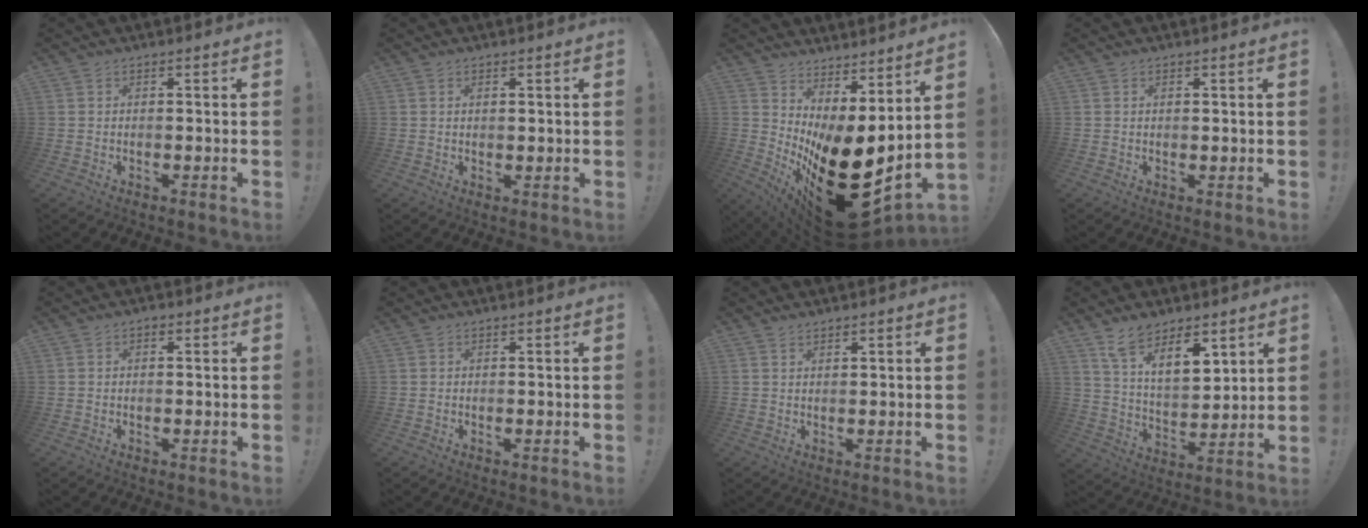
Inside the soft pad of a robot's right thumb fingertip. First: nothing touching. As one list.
[{"total": 1.1, "force": [0.7, 0.4, 0.7], "torque": [-0.012, -0.002, 0.013]}, {"total": 23.4, "force": [-8.0, 9.4, 19.9], "torque": [-0.271, 0.006, -0.105]}, {"total": 0.8, "force": [0.5, 0.3, 0.6], "torque": [-0.009, 0.000, 0.008]}, {"total": 0.8, "force": [-0.1, 0.6, 0.6], "torque": [-0.007, 0.002, -0.003]}, {"total": 0.0}, {"total": 1.3, "force": [1.2, 0.3, 0.3], "torque": [0.003, -0.006, 0.021]}, {"total": 12.0, "force": [9.1, 5.5, 5.4], "torque": [-0.096, -0.057, 0.172]}]